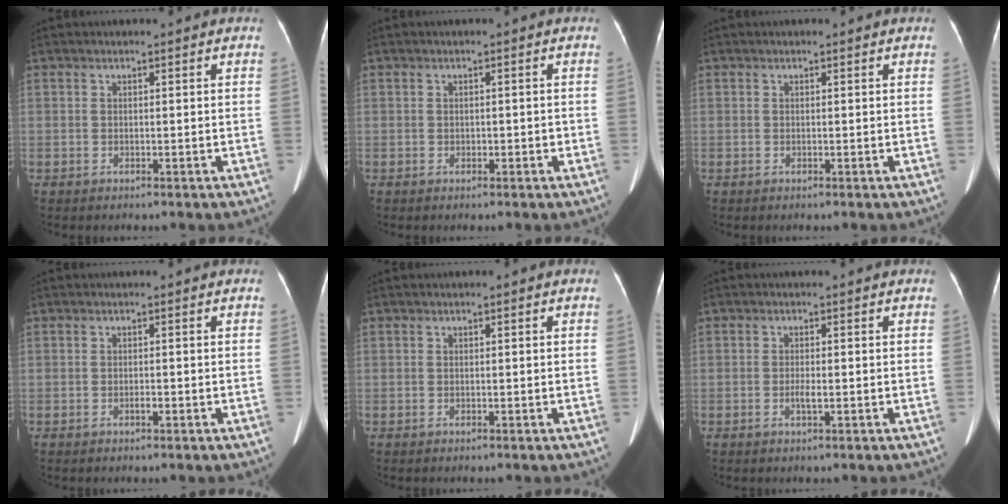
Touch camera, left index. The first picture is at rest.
{"total": 0.7, "force": [-0.3, 0.6, 0.3], "torque": [-0.007, 0.005, -0.004]}
{"total": 0.0}
{"total": 0.7, "force": [-0.4, 0.2, 0.5], "torque": [-0.010, 0.000, -0.007]}
{"total": 0.0}
{"total": 1.4, "force": [-0.5, 0.3, 1.3], "torque": [-0.028, -0.001, -0.010]}